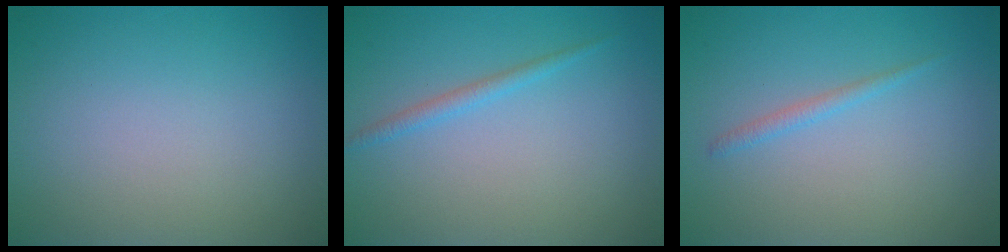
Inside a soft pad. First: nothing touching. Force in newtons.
{"total": 1.2, "press": 1.2, "slide": 0.1}
{"total": 1.0, "press": 1.0, "slide": 0.1}